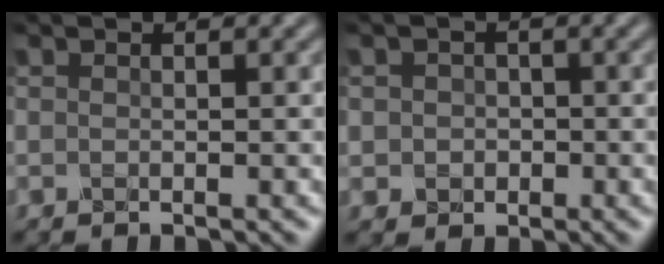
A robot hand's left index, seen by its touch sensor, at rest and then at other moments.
{"total": 2.0, "force": [0.1, 1.9, 0.5], "torque": [0.005, 0.005, -0.011]}